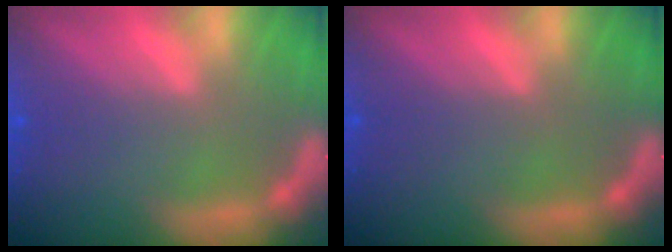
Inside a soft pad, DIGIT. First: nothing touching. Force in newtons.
{"total": 0.0}